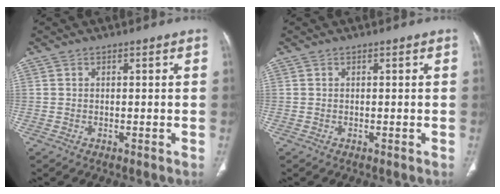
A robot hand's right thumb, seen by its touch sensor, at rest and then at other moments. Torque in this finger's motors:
{"motor_torque": [-0.01, 0.32, 0.26, 0.08, -0.03]}